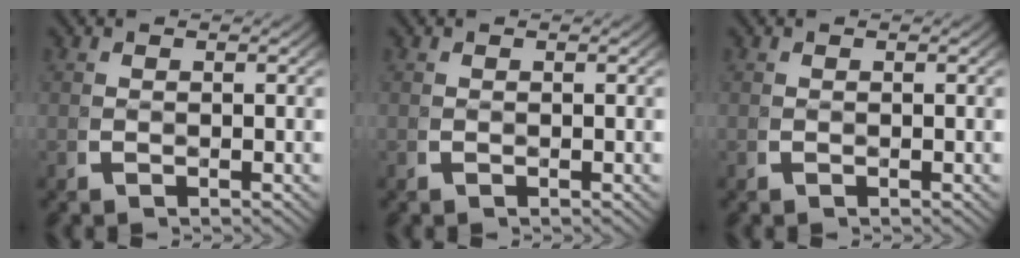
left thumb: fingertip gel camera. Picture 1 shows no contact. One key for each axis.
{"total": 0.0}
{"total": 0.0}